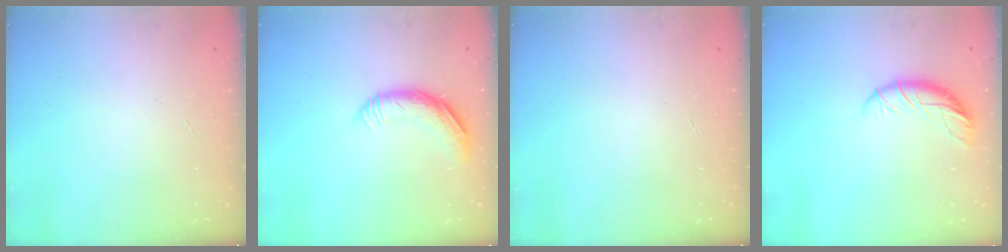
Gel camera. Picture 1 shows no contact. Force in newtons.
{"total": 11.1, "press": 10.9, "slide": 2.1}
{"total": 0.0}
{"total": 8.9, "press": 8.7, "slide": 1.5}